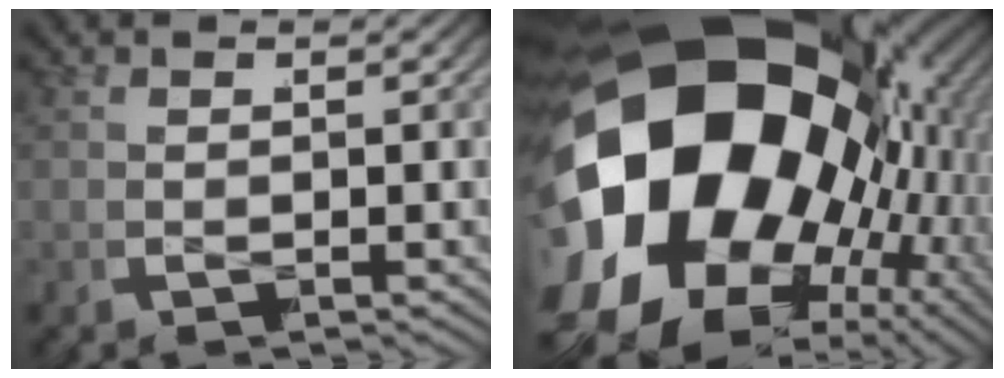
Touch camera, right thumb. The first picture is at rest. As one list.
[{"total": 33.9, "force": [-0.1, 22.2, 25.6], "torque": [-0.428, -0.029, 0.001]}]